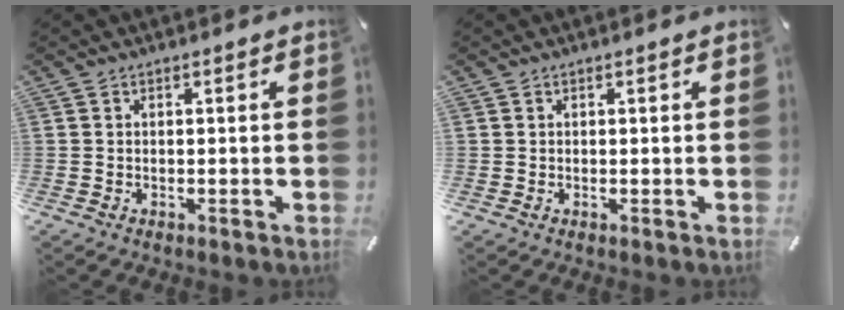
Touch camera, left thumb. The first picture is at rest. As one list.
[{"total": 1.1, "force": [0.5, 0.9, -0.3], "torque": [0.008, 0.004, 0.009]}]